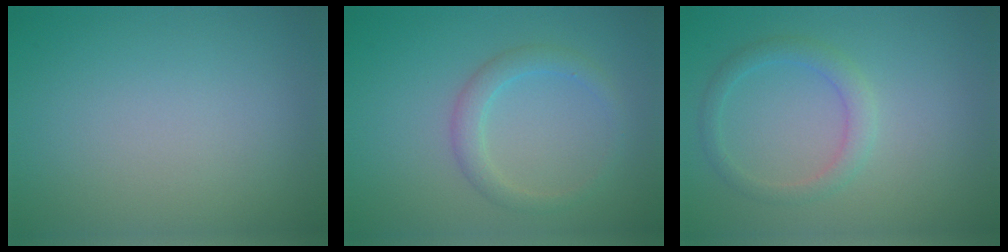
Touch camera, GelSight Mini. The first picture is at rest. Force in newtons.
{"total": 2.2, "press": 2.2, "slide": 0.1}
{"total": 2.1, "press": 2.1, "slide": 0.2}